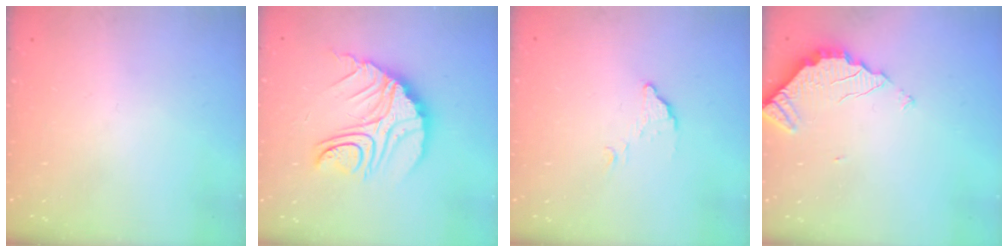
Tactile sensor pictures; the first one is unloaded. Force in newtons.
{"total": 16.3, "press": 16.2, "slide": 1.3}
{"total": 4.6, "press": 4.6, "slide": 0.1}
{"total": 3.3, "press": 3.3, "slide": 0.3}